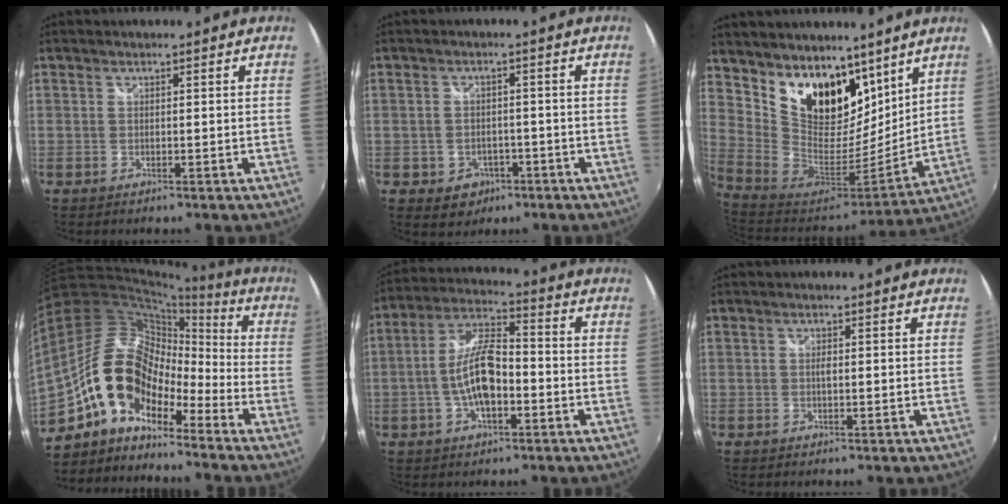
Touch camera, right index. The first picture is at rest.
{"total": 5.3, "force": [-2.3, 4.4, 1.6], "torque": [-0.045, 0.006, -0.022]}
{"total": 19.1, "force": [11.8, 11.6, 9.6], "torque": [-0.201, 0.003, 0.227]}
{"total": 14.5, "force": [-9.0, 7.7, 8.3], "torque": [-0.140, 0.011, -0.178]}
{"total": 10.7, "force": [-2.9, 4.1, 9.4], "torque": [-0.193, 0.010, -0.054]}
{"total": 0.8, "force": [-0.1, 0.2, 0.8], "torque": [-0.014, 0.001, -0.003]}